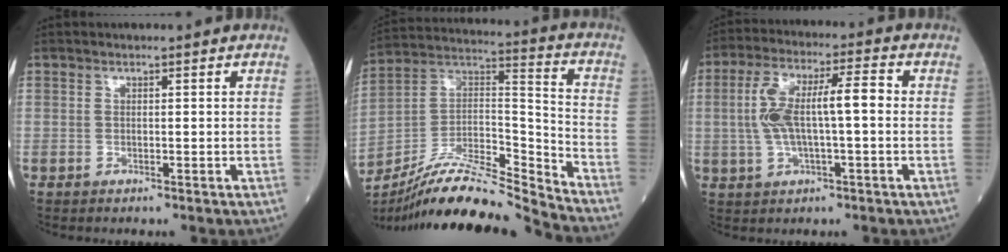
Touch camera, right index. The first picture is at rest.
{"total": 18.1, "force": [-16.9, -0.2, 6.6], "torque": [-0.121, 0.038, -0.302]}
{"total": 10.6, "force": [0.2, 2.6, 10.2], "torque": [-0.203, 0.029, 0.005]}